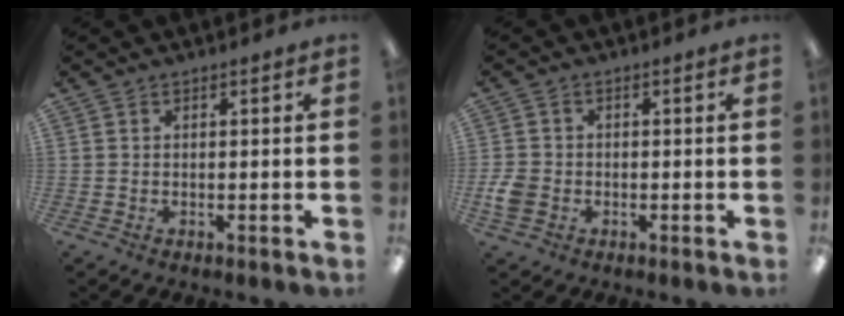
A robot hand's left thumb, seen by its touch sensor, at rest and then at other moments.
{"total": 4.4, "force": [-1.3, 3.4, 2.3], "torque": [-0.050, 0.006, -0.024]}